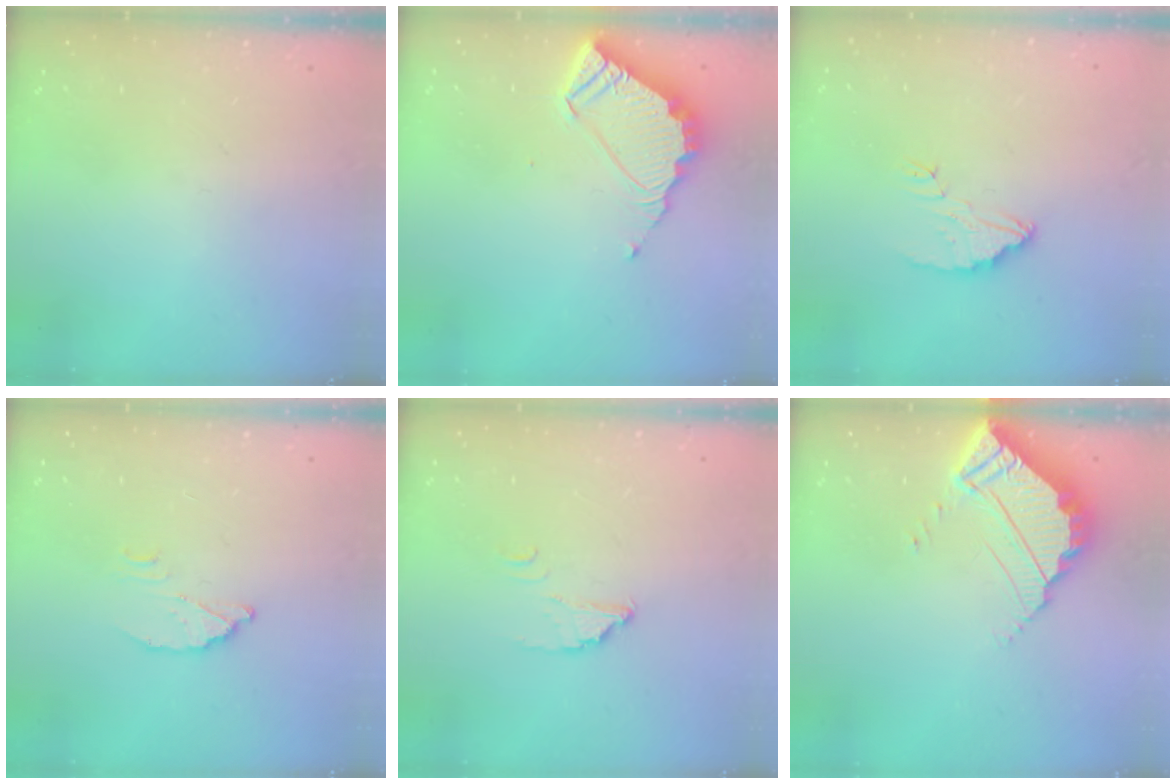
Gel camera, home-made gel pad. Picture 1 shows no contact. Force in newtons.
{"total": 7.6, "press": 7.6, "slide": 0.5}
{"total": 3.1, "press": 3.1, "slide": 0.3}
{"total": 3.7, "press": 3.7, "slide": 0.2}
{"total": 2.7, "press": 2.7, "slide": 0.1}
{"total": 6.7, "press": 6.6, "slide": 0.4}